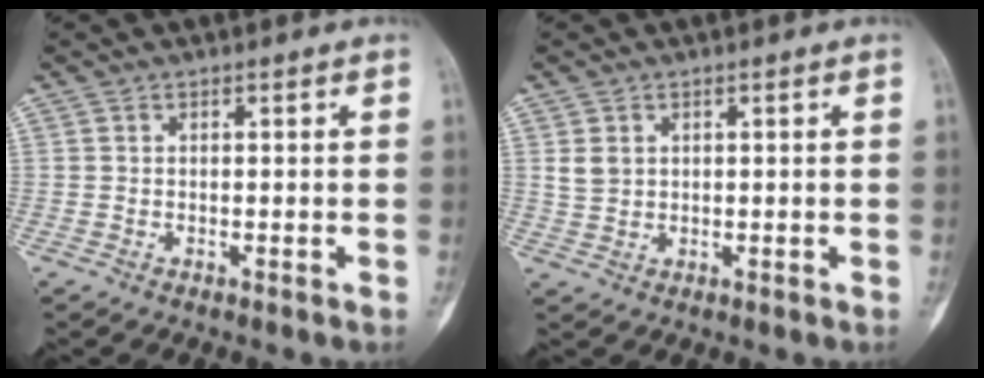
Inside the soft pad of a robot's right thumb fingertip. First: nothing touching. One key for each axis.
{"total": 2.6, "fx": 0.9, "fy": 2.1, "fz": 1.3, "tx": -0.021, "ty": -0.002, "tz": 0.025}